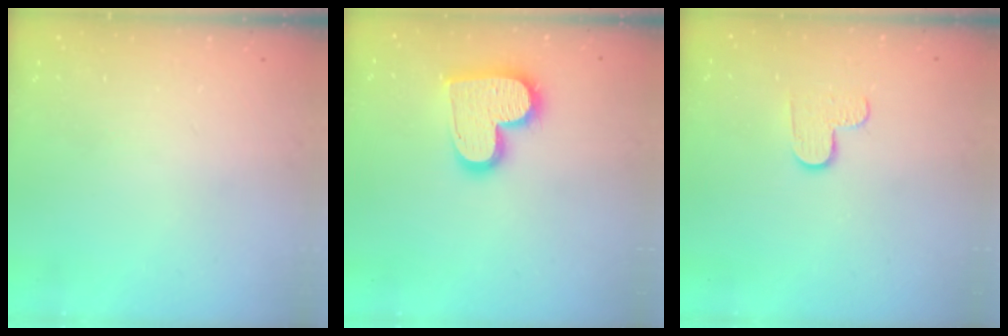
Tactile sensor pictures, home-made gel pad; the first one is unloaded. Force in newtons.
{"total": 16.0, "press": 16.0, "slide": 1.0}
{"total": 5.9, "press": 5.8, "slide": 0.6}